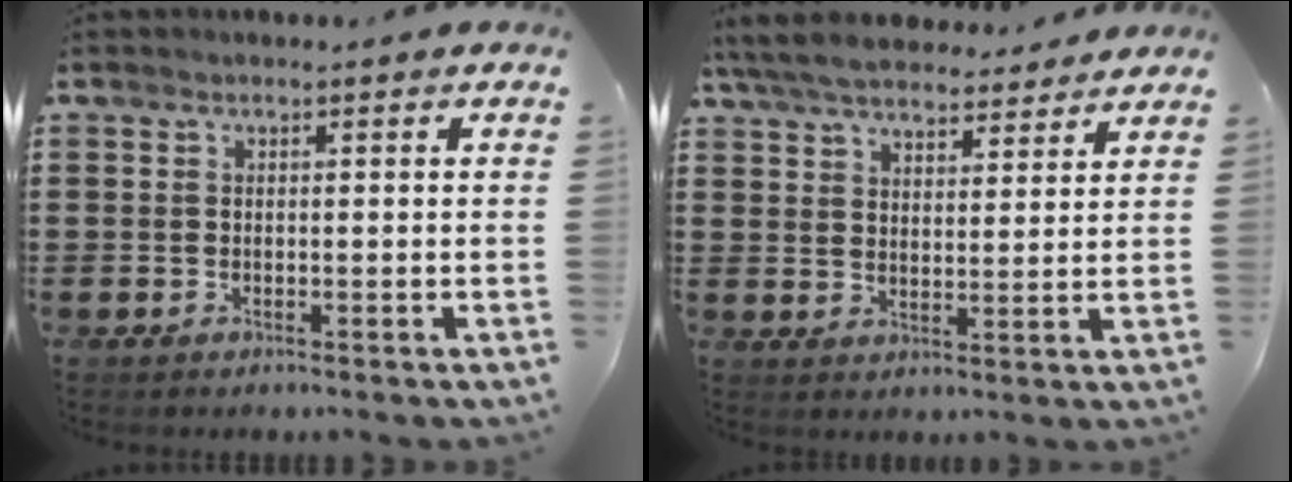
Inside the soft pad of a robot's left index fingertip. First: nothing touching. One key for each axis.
{"total": 6.3, "fx": 5.8, "fy": 1.3, "fz": 2.0, "tx": -0.061, "ty": -0.018, "tz": 0.106}